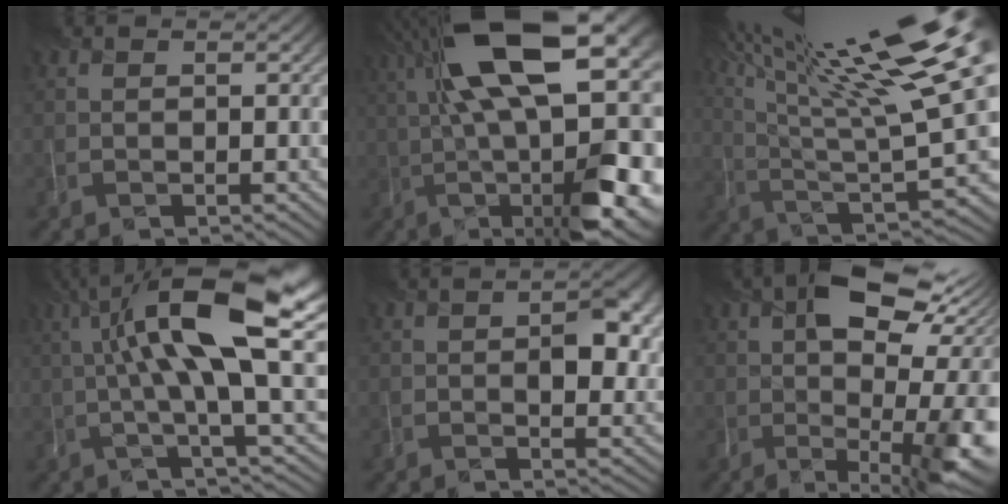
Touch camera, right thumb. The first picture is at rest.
{"total": 21.8, "force": [2.2, 7.8, 20.2], "torque": [-0.320, 0.020, 0.045]}
{"total": 22.6, "force": [11.6, 5.9, 18.5], "torque": [-0.267, 0.039, 0.192]}
{"total": 14.5, "force": [2.5, 3.5, 13.8], "torque": [-0.227, 0.011, 0.050]}
{"total": 5.1, "force": [0.5, 2.4, 4.5], "torque": [-0.069, -0.002, 0.012]}
{"total": 15.8, "force": [0.8, 6.7, 14.3], "torque": [-0.183, 0.000, 0.014]}